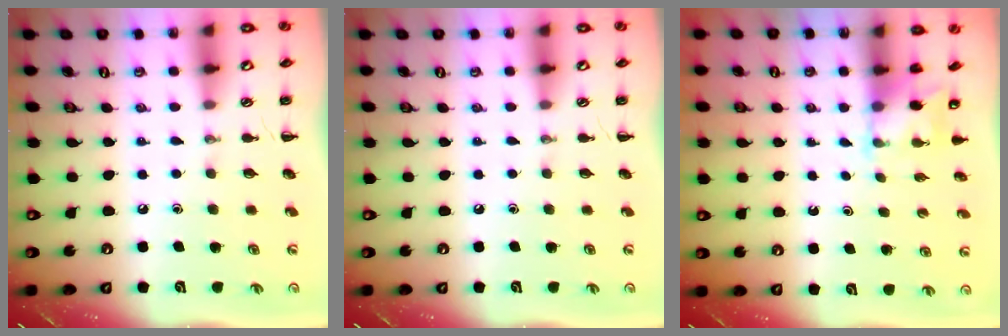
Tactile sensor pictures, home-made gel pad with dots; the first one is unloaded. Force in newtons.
{"total": 0.0}
{"total": 3.1, "press": 2.9, "slide": 1.0}